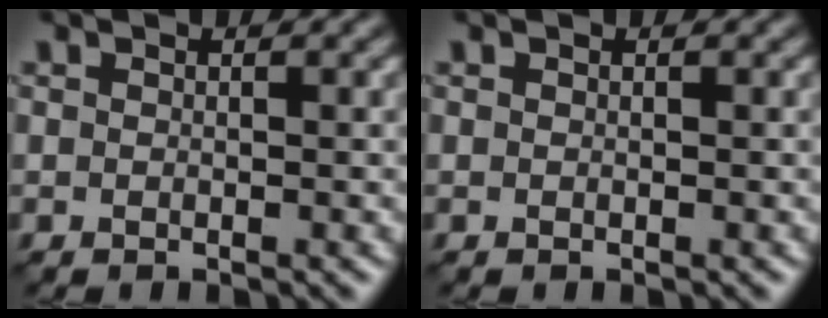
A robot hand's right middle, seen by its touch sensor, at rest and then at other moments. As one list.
[{"total": 0.0}]